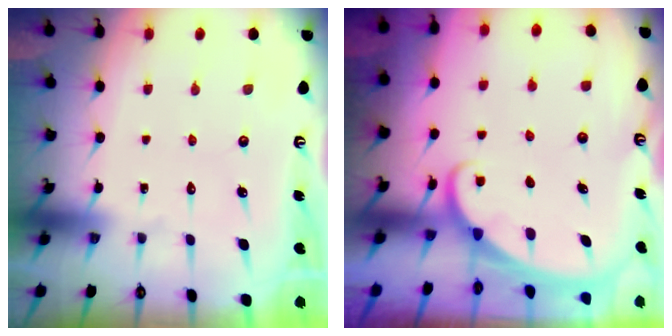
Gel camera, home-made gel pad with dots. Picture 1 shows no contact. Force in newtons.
{"total": 1.7, "press": 1.7, "slide": 0.1}